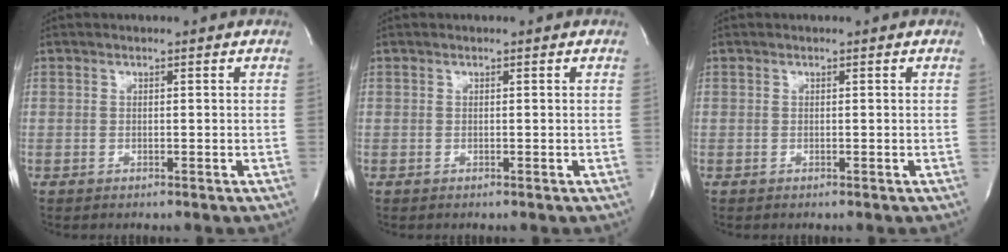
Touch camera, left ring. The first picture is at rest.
{"total": 0.0}
{"total": 0.0}